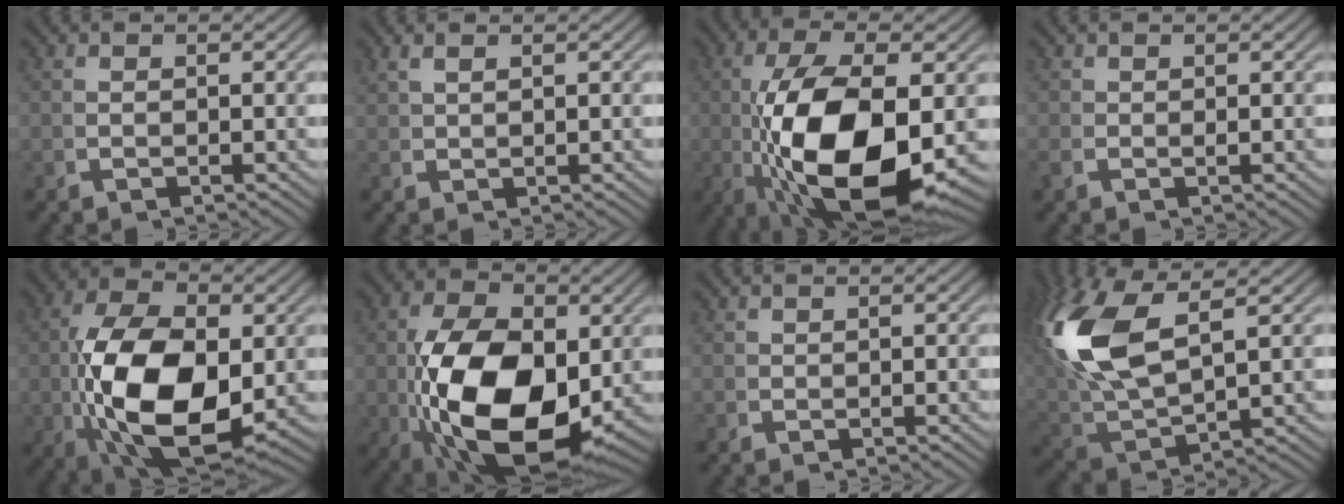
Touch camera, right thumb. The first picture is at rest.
{"total": 1.3, "force": [1.2, -0.3, 0.4], "torque": [-0.002, 0.005, 0.026]}
{"total": 18.2, "force": [-2.5, 9.5, 15.3], "torque": [-0.307, -0.063, 0.003]}
{"total": 0.6, "force": [0.2, 0.5, 0.2], "torque": [-0.007, -0.002, 0.003]}
{"total": 17.2, "force": [-1.9, 11.0, 13.1], "torque": [-0.290, -0.085, 0.014]}
{"total": 19.0, "force": [-2.5, 11.9, 14.6], "torque": [-0.295, -0.087, 0.007]}
{"total": 0.0}
{"total": 11.1, "force": [2.4, 6.8, 8.5], "torque": [-0.210, -0.013, 0.054]}